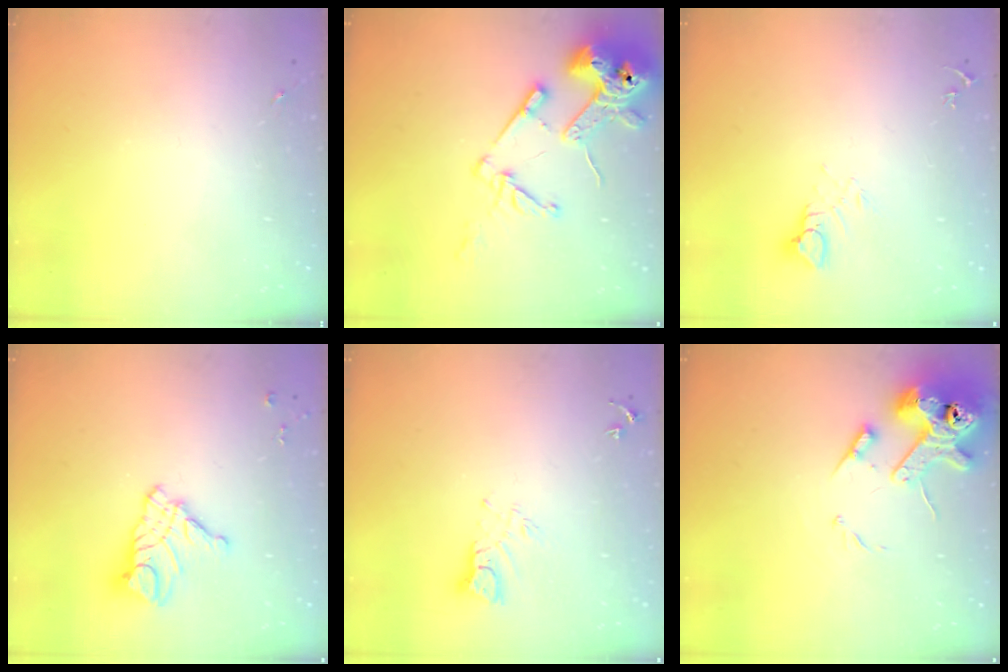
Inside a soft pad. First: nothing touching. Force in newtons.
{"total": 17.2, "press": 17.1, "slide": 2.1}
{"total": 5.5, "press": 5.5, "slide": 0.4}
{"total": 13.4, "press": 13.3, "slide": 1.2}
{"total": 5.7, "press": 5.7, "slide": 0.5}
{"total": 14.4, "press": 14.2, "slide": 2.1}